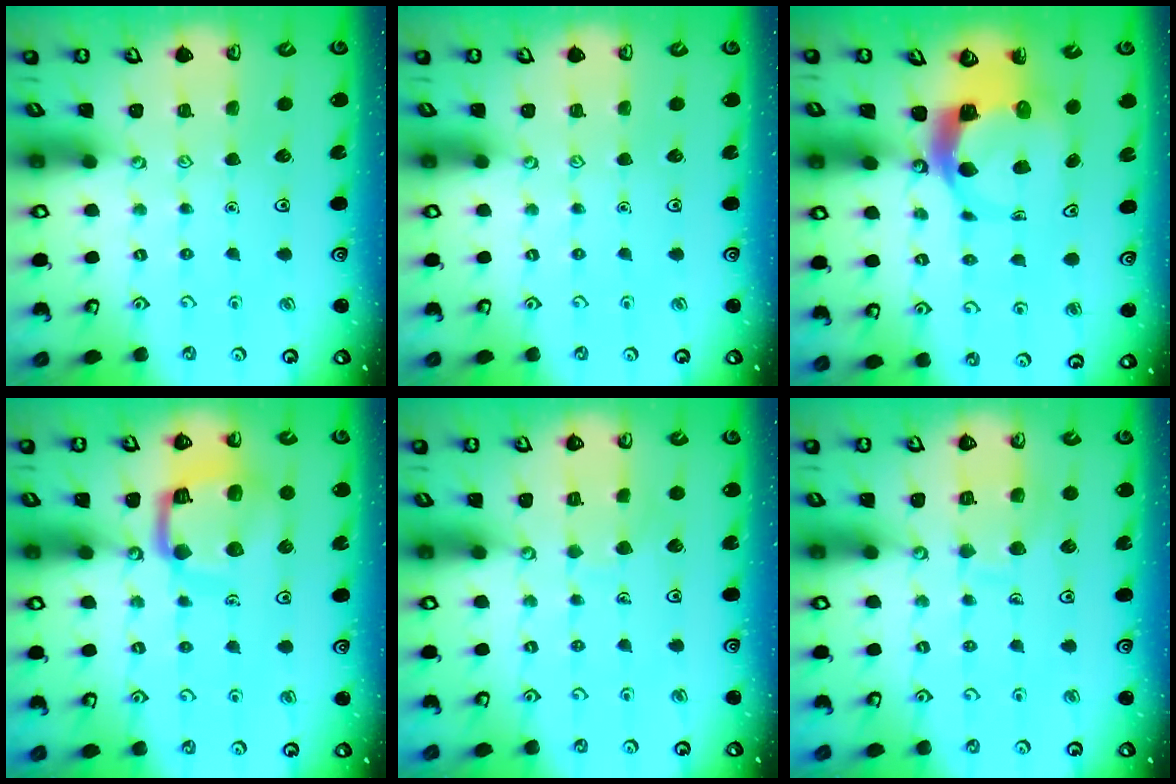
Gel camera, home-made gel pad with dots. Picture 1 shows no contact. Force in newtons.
{"total": 0.0}
{"total": 7.2, "press": 7.2, "slide": 1.0}
{"total": 14.8, "press": 14.7, "slide": 1.6}
{"total": 3.9, "press": 3.9, "slide": 0.3}
{"total": 9.6, "press": 9.6, "slide": 0.9}